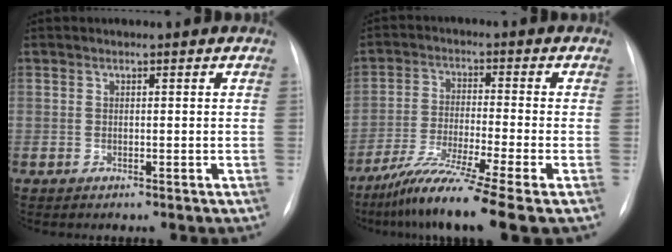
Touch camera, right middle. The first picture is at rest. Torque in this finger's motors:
{"motor_torque": [1.16, -0.98, 0.33, 0.14]}